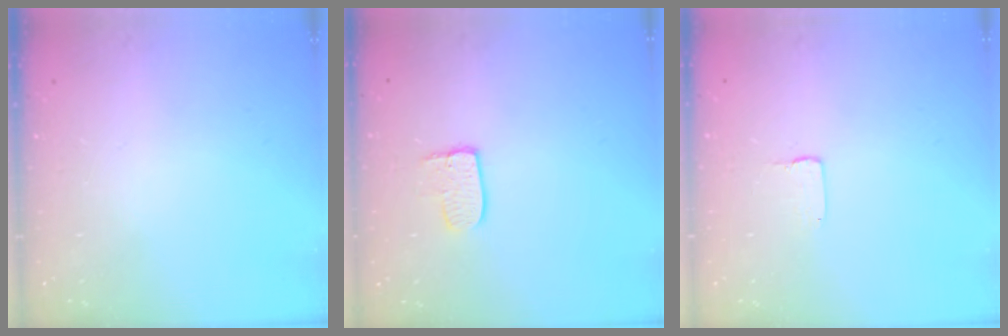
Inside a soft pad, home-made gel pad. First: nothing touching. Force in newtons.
{"total": 6.9, "press": 6.9, "slide": 0.6}
{"total": 1.0, "press": 1.0, "slide": 0.1}